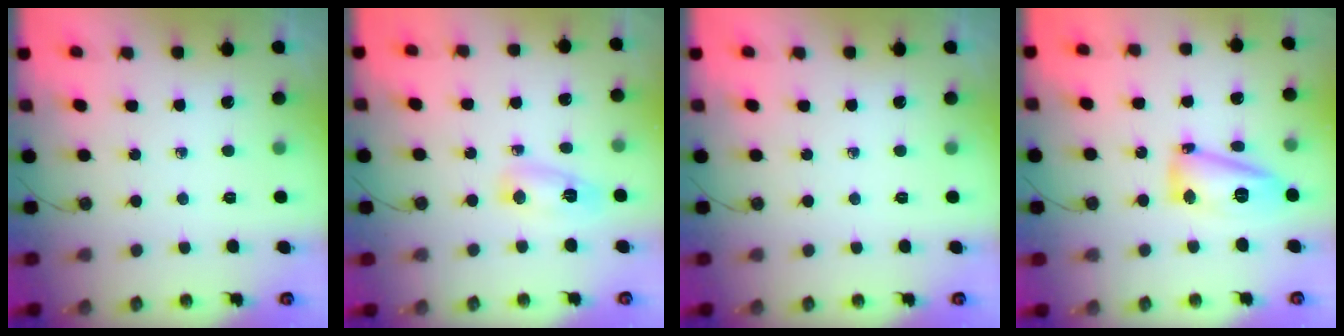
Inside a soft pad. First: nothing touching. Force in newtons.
{"total": 4.9, "press": 4.7, "slide": 1.0}
{"total": 0.0}
{"total": 13.0, "press": 12.9, "slide": 1.5}